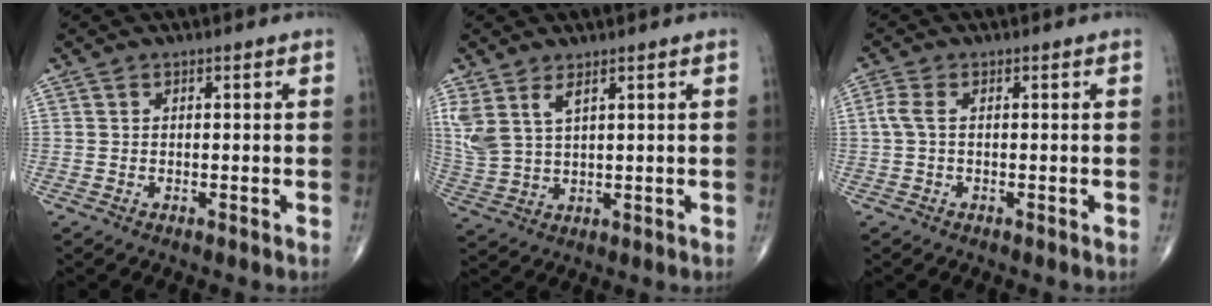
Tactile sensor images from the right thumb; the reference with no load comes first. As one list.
[{"total": 6.8, "force": [3.6, 2.8, 5.0], "torque": [-0.119, -0.011, 0.084]}, {"total": 2.4, "force": [0.1, 1.0, 2.2], "torque": [-0.059, 0.003, 0.000]}]